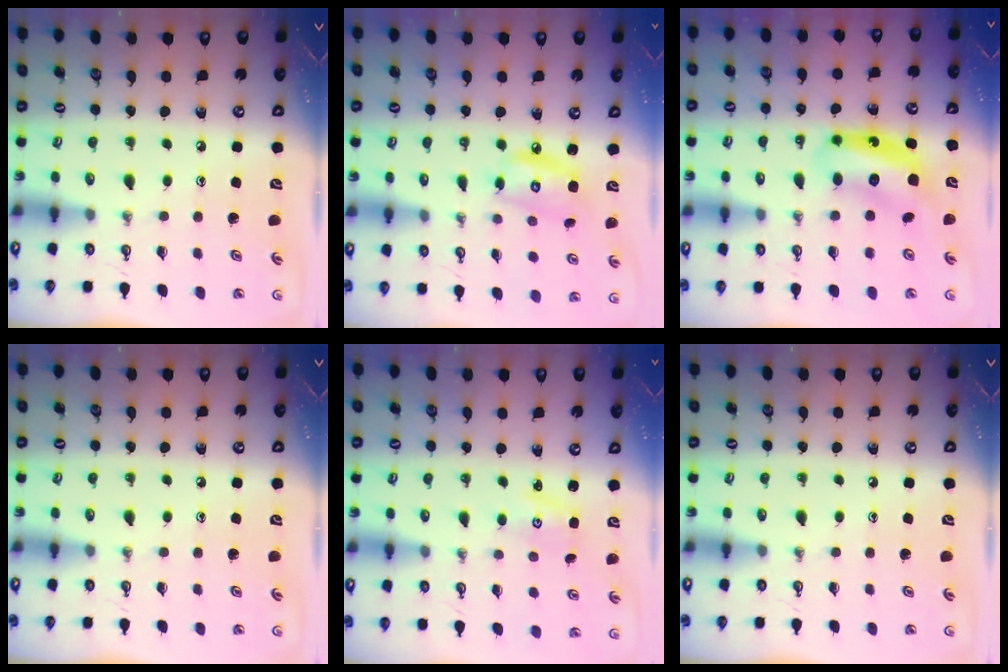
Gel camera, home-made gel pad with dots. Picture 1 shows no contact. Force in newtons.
{"total": 8.6, "press": 8.5, "slide": 0.7}
{"total": 8.1, "press": 8.0, "slide": 0.7}
{"total": 0.0}
{"total": 2.7, "press": 2.7, "slide": 0.4}
{"total": 0.0}